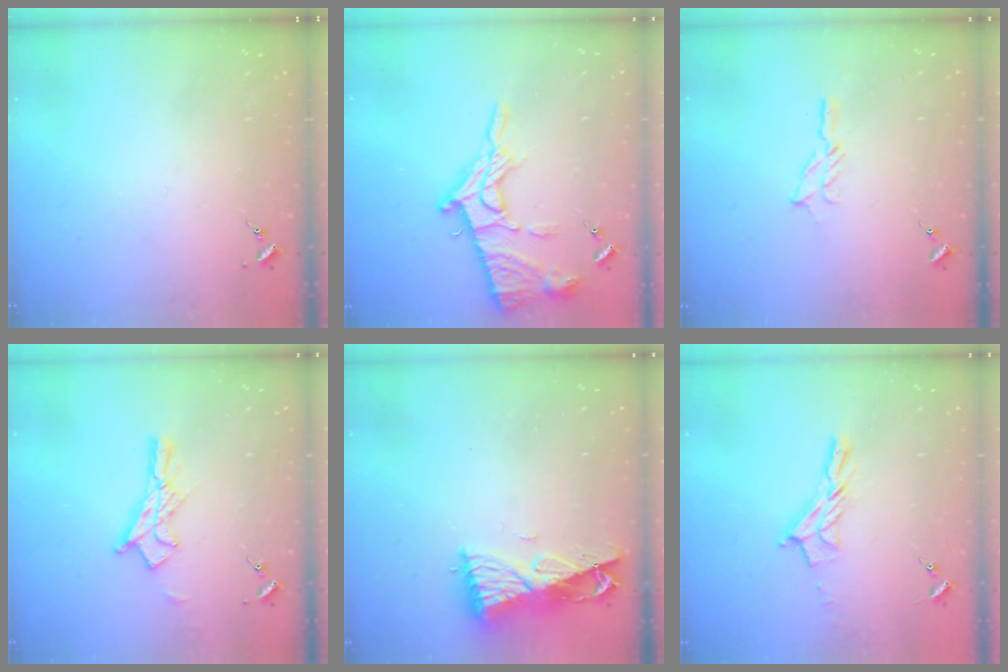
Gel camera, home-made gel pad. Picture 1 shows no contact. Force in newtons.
{"total": 15.7, "press": 15.7, "slide": 1.3}
{"total": 5.0, "press": 5.0, "slide": 0.5}
{"total": 11.3, "press": 11.3, "slide": 0.8}
{"total": 10.1, "press": 10.0, "slide": 1.4}
{"total": 10.9, "press": 10.8, "slide": 0.8}